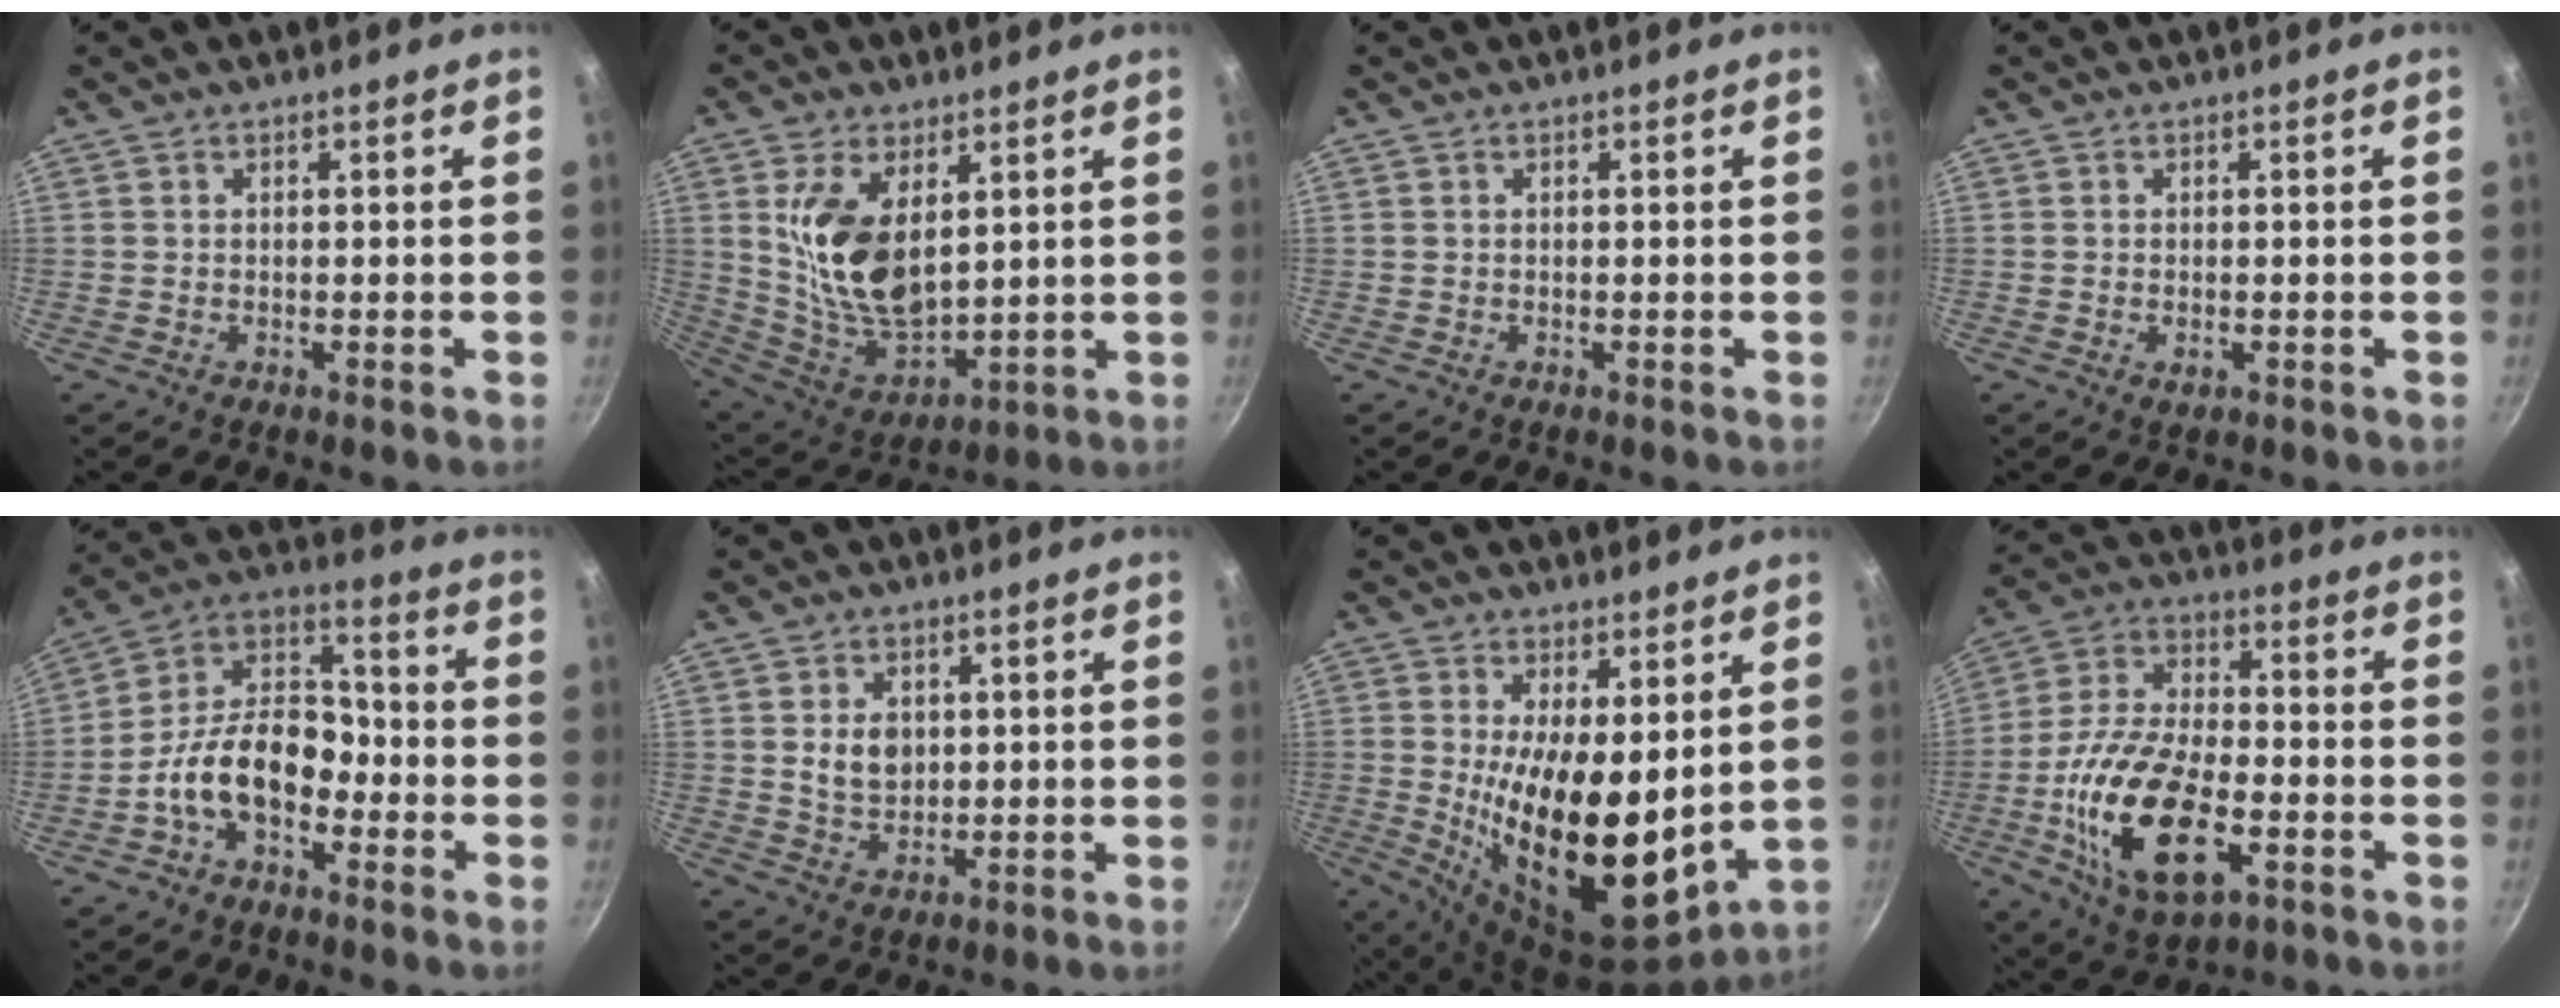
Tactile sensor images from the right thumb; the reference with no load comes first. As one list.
[{"total": 15.4, "force": [4.2, 8.6, 12.1], "torque": [-0.211, -0.040, 0.097]}, {"total": 0.0}, {"total": 1.5, "force": [-0.4, 0.8, 1.2], "torque": [-0.019, -0.002, -0.004]}, {"total": 14.1, "force": [-5.2, 8.8, 9.7], "torque": [-0.134, 0.062, -0.117]}, {"total": 5.6, "force": [1.0, 4.2, 3.6], "torque": [-0.047, -0.011, 0.022]}, {"total": 18.3, "force": [1.8, 7.9, 16.4], "torque": [-0.249, -0.050, 0.046]}, {"total": 21.4, "force": [-6.2, 10.8, 17.4], "torque": [-0.329, 0.021, -0.111]}]